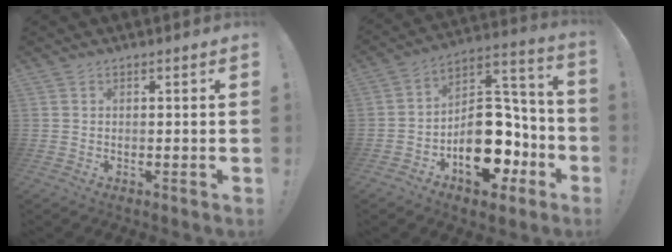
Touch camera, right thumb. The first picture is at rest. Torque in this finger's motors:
{"motor_torque": [3.35, 1.66, 0.57, -0.57, 0.15]}